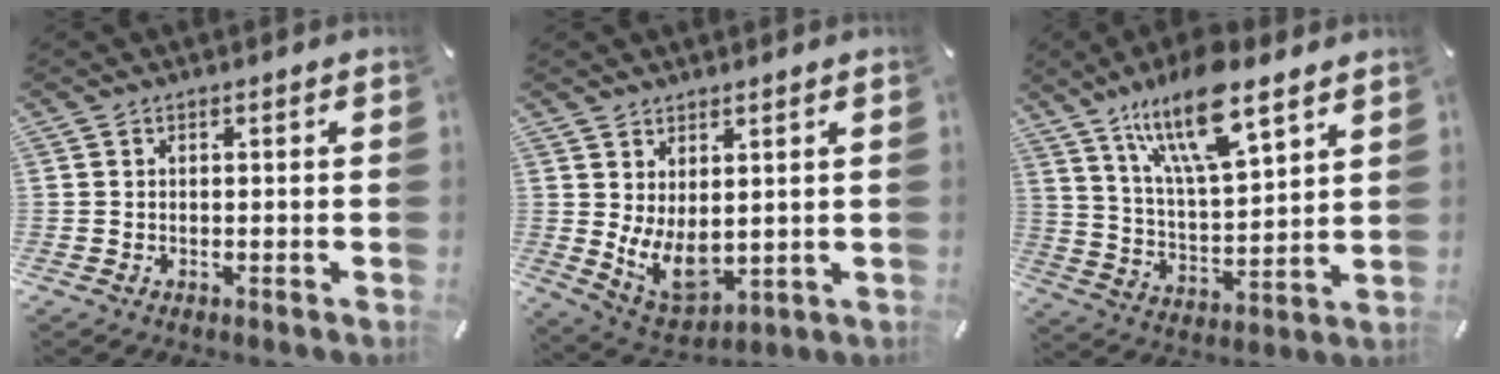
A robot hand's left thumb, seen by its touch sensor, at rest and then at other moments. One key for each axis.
{"total": 8.6, "fx": 1.5, "fy": 5.5, "fz": 6.4, "tx": -0.115, "ty": -0.026, "tz": 0.036}
{"total": 16.9, "fx": 11.9, "fy": 5.5, "fz": 10.6, "tx": -0.202, "ty": -0.049, "tz": 0.205}